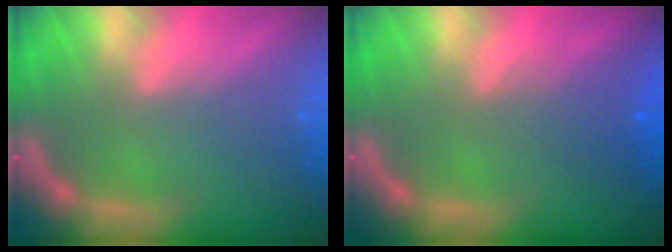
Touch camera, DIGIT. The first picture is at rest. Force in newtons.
{"total": 2.5}